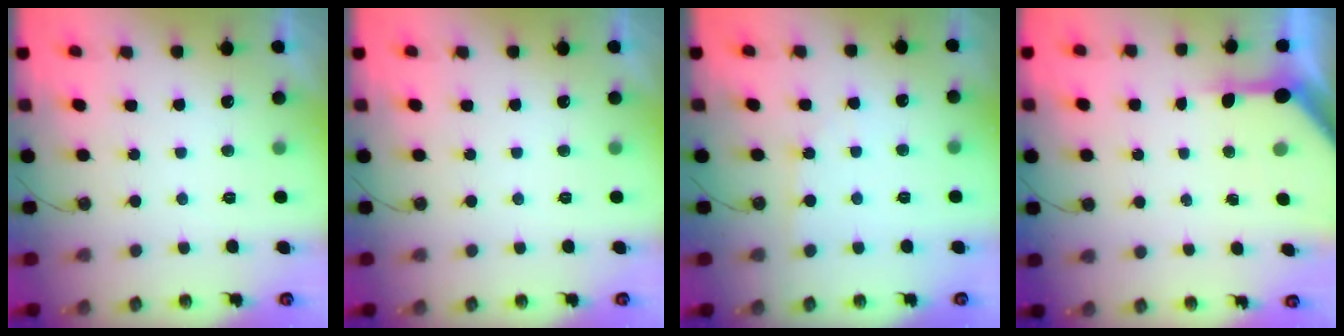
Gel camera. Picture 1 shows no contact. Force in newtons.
{"total": 0.0}
{"total": 2.7, "press": 2.7, "slide": 0.5}
{"total": 6.2, "press": 6.2, "slide": 0.7}